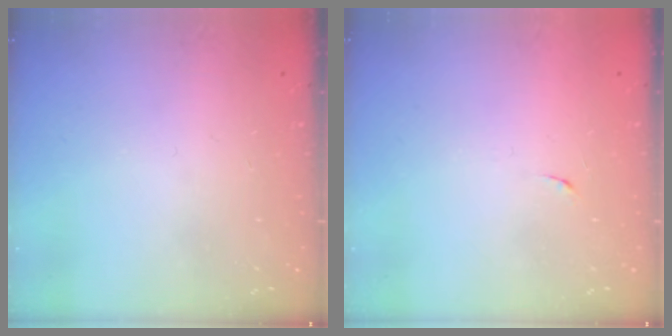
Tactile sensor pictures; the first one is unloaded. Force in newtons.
{"total": 4.0, "press": 3.9, "slide": 0.8}